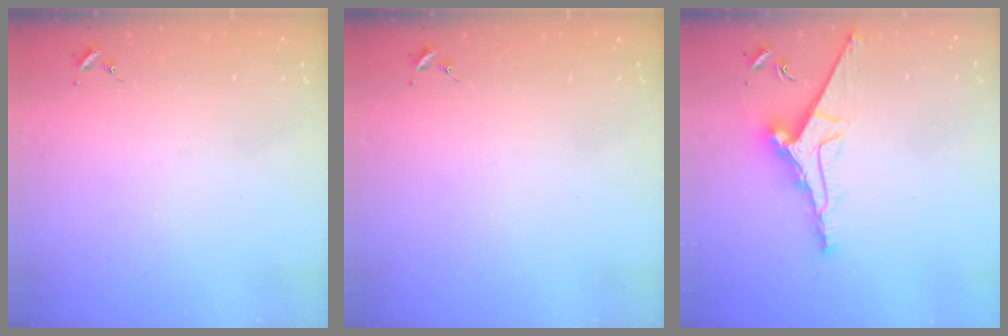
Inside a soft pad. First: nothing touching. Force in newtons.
{"total": 0.0}
{"total": 11.3, "press": 11.3, "slide": 0.8}